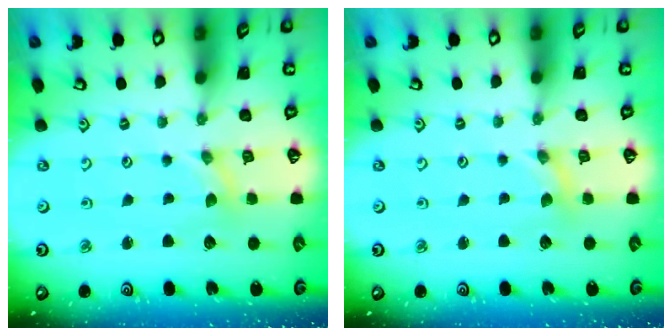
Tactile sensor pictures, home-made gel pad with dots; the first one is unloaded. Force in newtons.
{"total": 0.0}